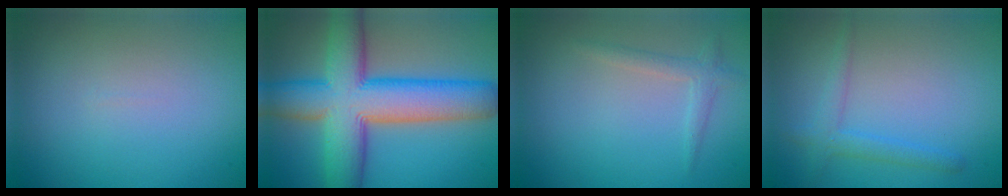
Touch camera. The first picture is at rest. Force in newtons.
{"total": 12.6, "press": 12.6, "slide": 0.5}
{"total": 1.5, "press": 1.5, "slide": 0.0}
{"total": 2.2, "press": 2.2, "slide": 0.0}